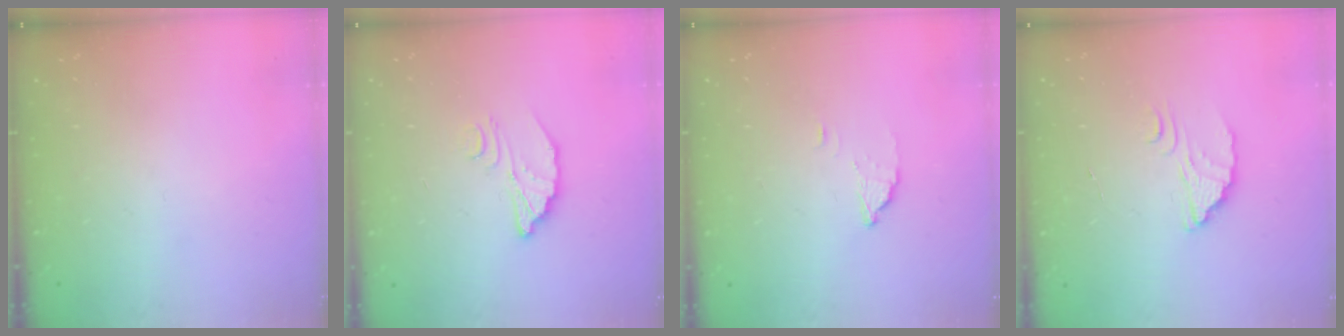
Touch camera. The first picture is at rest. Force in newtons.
{"total": 4.8, "press": 4.8, "slide": 0.2}
{"total": 2.3, "press": 2.3, "slide": 0.1}
{"total": 2.6, "press": 2.6, "slide": 0.1}